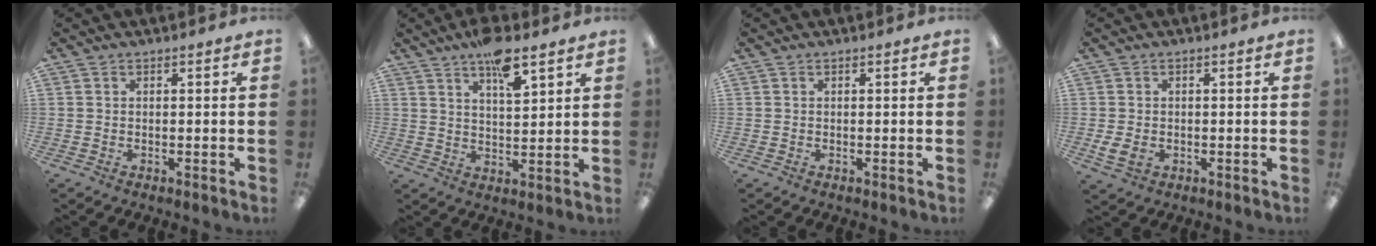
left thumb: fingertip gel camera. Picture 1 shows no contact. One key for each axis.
{"total": 8.6, "fx": 6.1, "fy": 2.5, "fz": 5.6, "tx": -0.083, "ty": -0.036, "tz": 0.101}
{"total": 0.0}
{"total": 3.6, "fx": -0.7, "fy": 2.5, "fz": 2.5, "tx": -0.048, "ty": -0.002, "tz": -0.016}